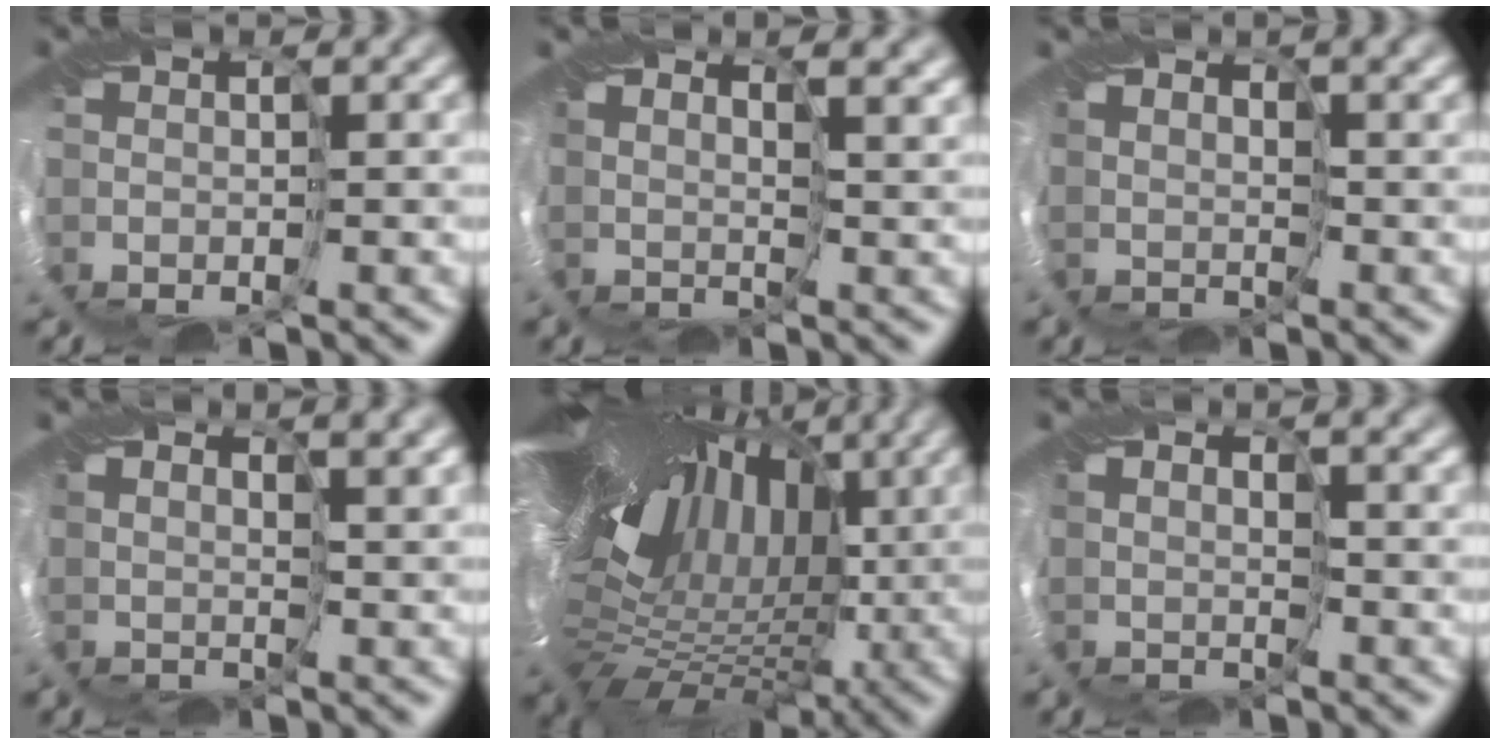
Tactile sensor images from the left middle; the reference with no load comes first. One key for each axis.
{"total": 3.4, "fx": 3.2, "fy": 0.8, "fz": 0.6, "tx": -0.016, "ty": 0.007, "tz": 0.063}
{"total": 2.5, "fx": 2.3, "fy": 0.8, "fz": 0.6, "tx": -0.016, "ty": 0.008, "tz": 0.046}
{"total": 3.3, "fx": 3.2, "fy": 0.7, "fz": 0.8, "tx": -0.019, "ty": 0.009, "tz": 0.063}
{"total": 17.9, "fx": 4.8, "fy": 10.5, "fz": 13.7, "tx": -0.221, "ty": 0.033, "tz": 0.087}
{"total": 1.8, "fx": 1.7, "fy": 0.4, "fz": 0.0, "tx": -0.004, "ty": 0.005, "tz": 0.037}